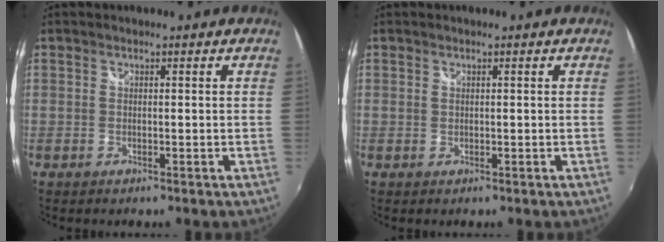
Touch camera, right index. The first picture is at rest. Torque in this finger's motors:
{"motor_torque": [-0.16, 0.09, -0.02, -0.01]}